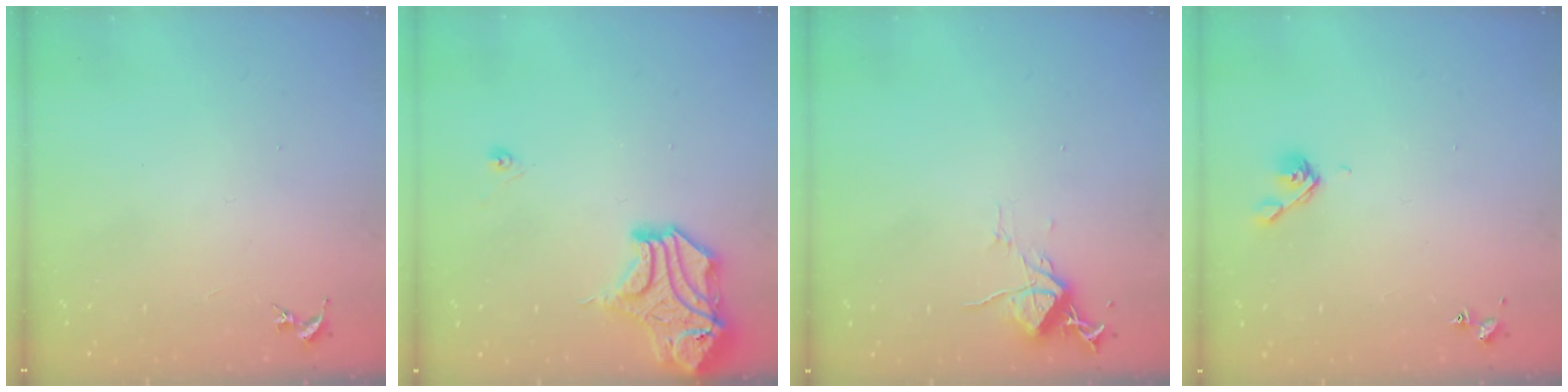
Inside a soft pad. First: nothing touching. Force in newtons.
{"total": 14.3, "press": 14.0, "slide": 2.5}
{"total": 8.8, "press": 8.7, "slide": 1.2}
{"total": 5.3, "press": 5.1, "slide": 1.3}